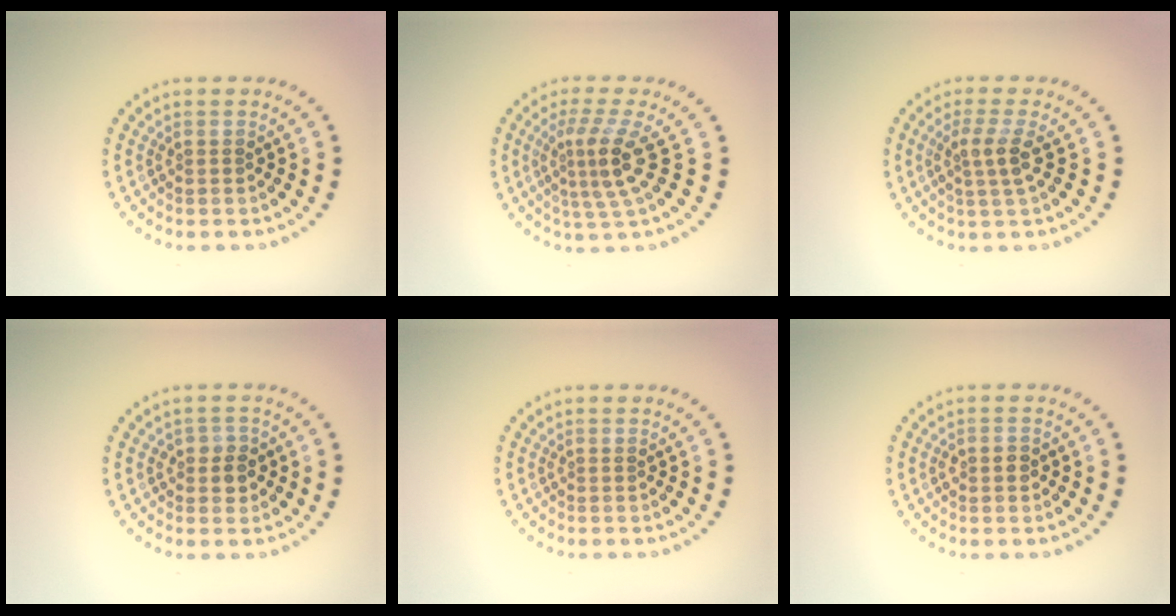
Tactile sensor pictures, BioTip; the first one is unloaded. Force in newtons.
{"total": 3.7, "press": 2.6, "slide": 2.6}
{"total": 2.5, "press": 2.1, "slide": 1.4}
{"total": 2.0, "press": 1.9, "slide": 0.7}
{"total": 0.0}
{"total": 1.4, "press": 1.3, "slide": 0.4}